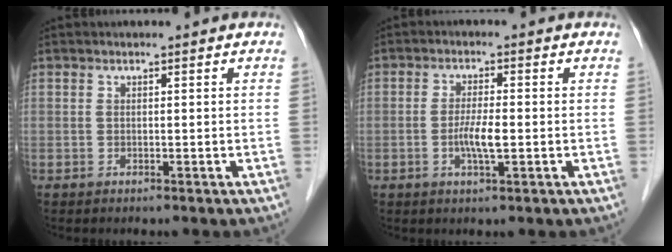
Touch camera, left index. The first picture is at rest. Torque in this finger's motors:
{"motor_torque": [0.85, 0.62, 0.25, 0.08]}